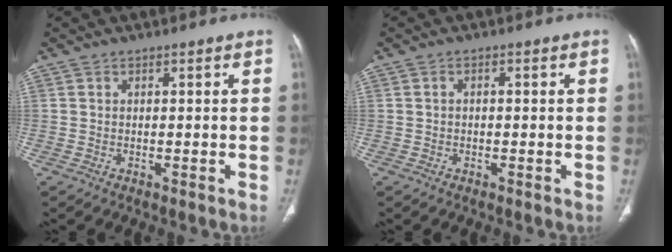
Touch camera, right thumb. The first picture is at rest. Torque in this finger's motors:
{"motor_torque": [-0.59, -0.25, -0.24, 0.10, -0.03]}